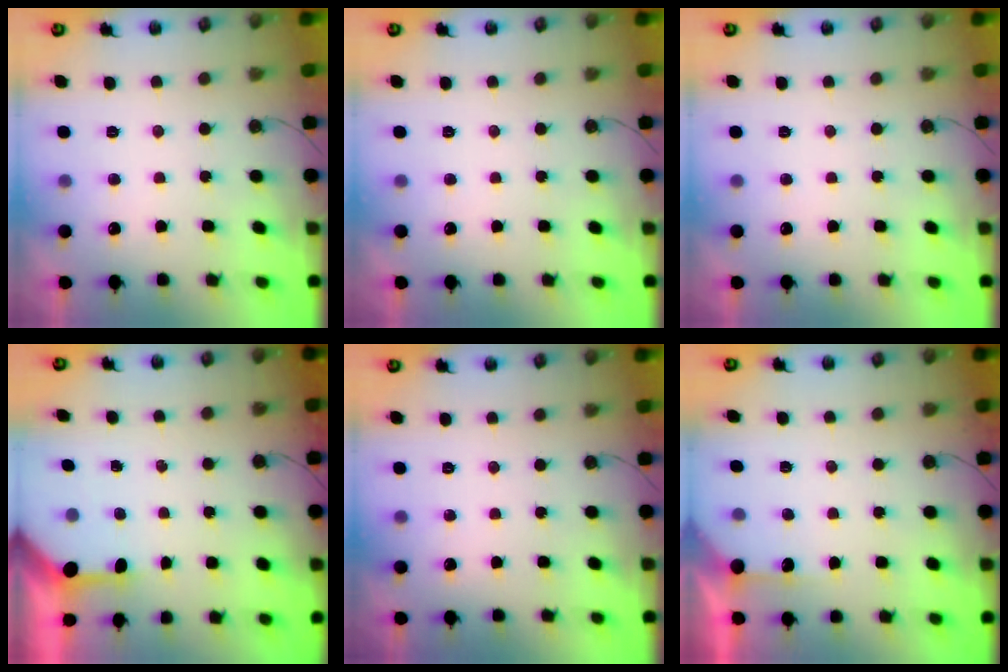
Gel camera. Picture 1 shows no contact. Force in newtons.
{"total": 0.0}
{"total": 0.0}
{"total": 3.6, "press": 3.6, "slide": 0.4}
{"total": 0.0}
{"total": 3.8, "press": 3.8, "slide": 0.4}